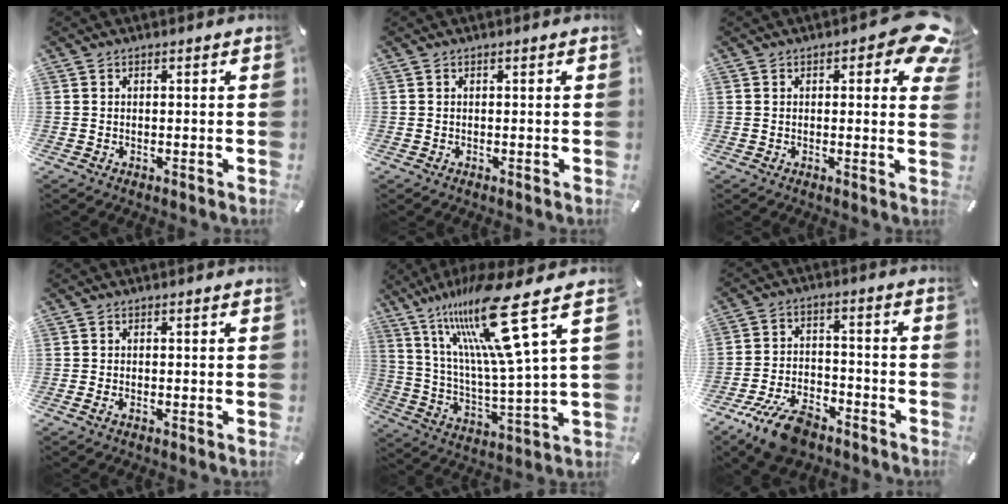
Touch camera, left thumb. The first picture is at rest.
{"total": 0.0}
{"total": 7.8, "force": [3.1, 3.7, 6.1], "torque": [-0.062, -0.013, 0.048]}
{"total": 1.1, "force": [-0.4, 0.4, 0.9], "torque": [-0.018, 0.000, -0.007]}
{"total": 22.0, "force": [12.6, 2.8, 17.8], "torque": [-0.351, -0.087, 0.185]}
{"total": 11.9, "force": [-8.1, 5.6, 6.7], "torque": [-0.130, 0.047, -0.151]}